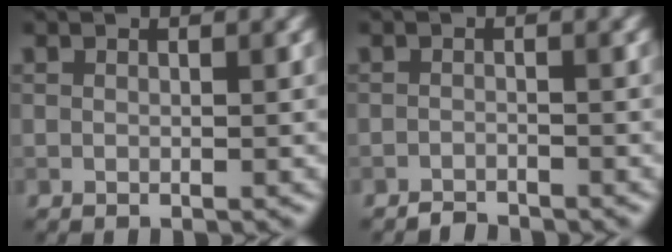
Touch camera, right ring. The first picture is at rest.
{"total": 1.1, "force": [-1.1, 0.1, 0.0], "torque": [0.002, 0.003, -0.023]}